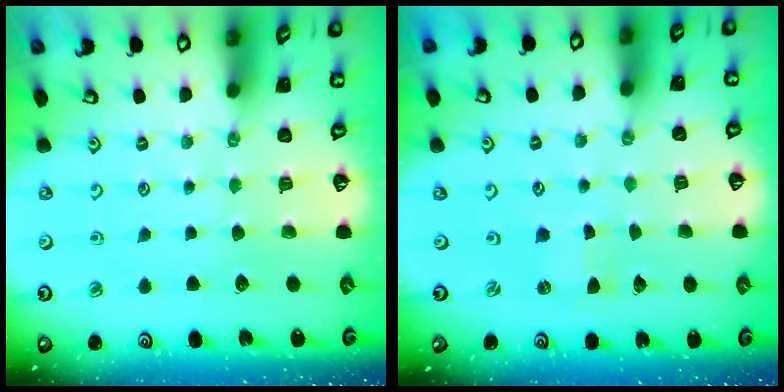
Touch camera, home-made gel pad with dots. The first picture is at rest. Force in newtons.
{"total": 0.0}